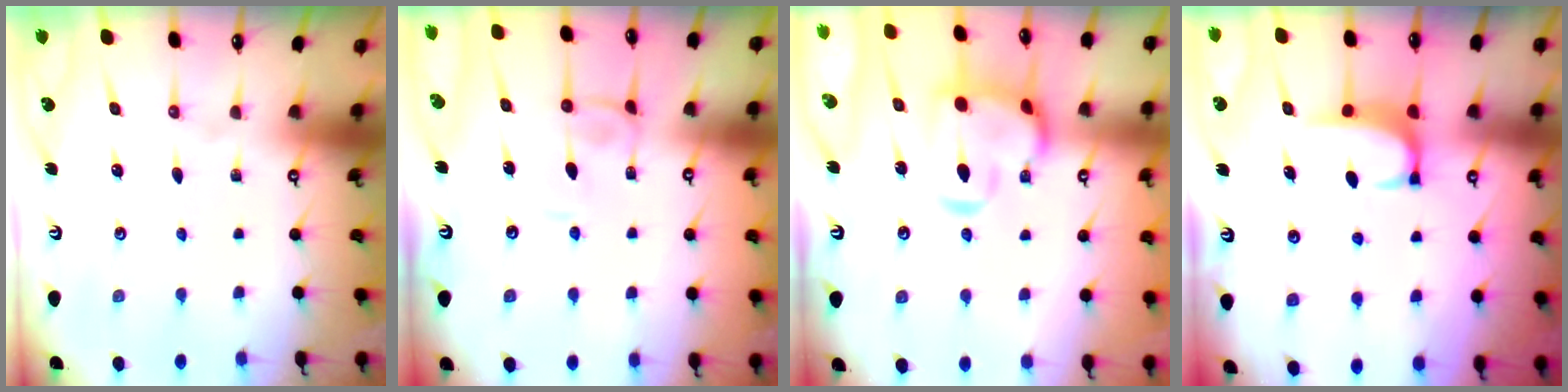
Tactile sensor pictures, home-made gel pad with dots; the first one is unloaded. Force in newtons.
{"total": 1.8, "press": 1.8, "slide": 0.3}
{"total": 6.7, "press": 6.5, "slide": 1.3}
{"total": 1.8, "press": 1.8, "slide": 0.5}